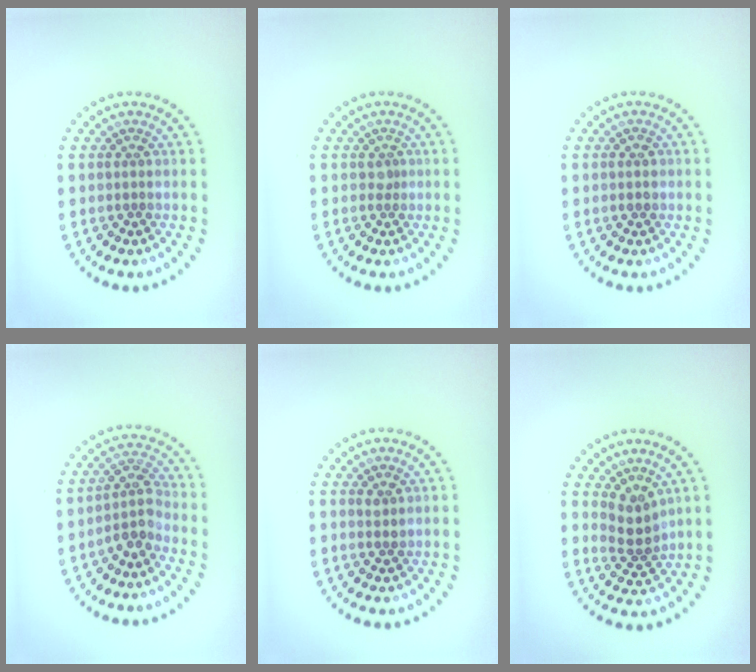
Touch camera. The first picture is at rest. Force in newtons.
{"total": 0.7, "press": 0.5, "slide": 0.5}
{"total": 1.3, "press": 1.3, "slide": 0.1}
{"total": 2.7, "press": 2.1, "slide": 1.7}
{"total": 0.8, "press": 0.7, "slide": 0.4}
{"total": 2.6, "press": 2.1, "slide": 1.6}